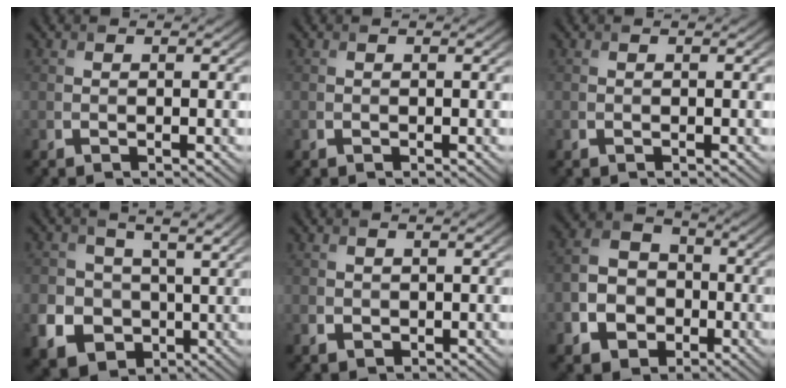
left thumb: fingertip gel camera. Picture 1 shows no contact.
{"total": 0.0}
{"total": 0.0}
{"total": 8.2, "force": [0.1, 6.8, 4.5], "torque": [-0.105, -0.025, 0.007]}
{"total": 1.1, "force": [0.6, 0.8, 0.4], "torque": [-0.013, -0.005, 0.017]}
{"total": 8.1, "force": [-2.8, 6.6, 3.8], "torque": [-0.091, -0.021, -0.062]}